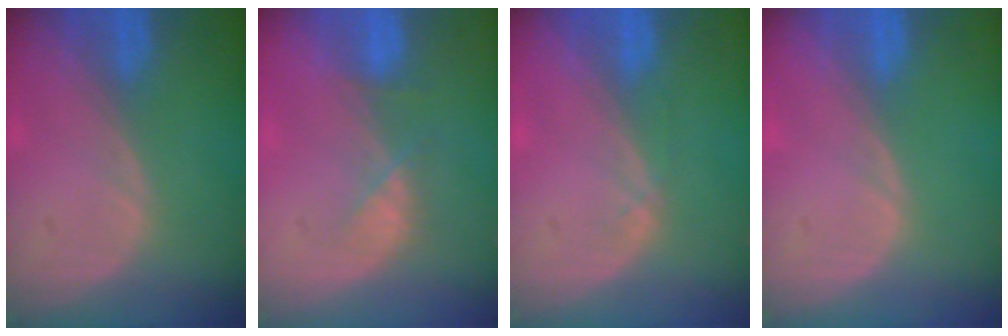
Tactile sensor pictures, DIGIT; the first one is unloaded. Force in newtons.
{"total": 2.9, "press": 2.9, "slide": 0.7}
{"total": 0.9, "press": 0.8, "slide": 0.2}
{"total": 0.0}